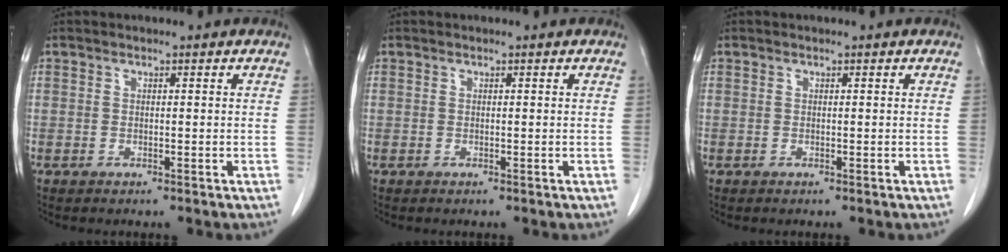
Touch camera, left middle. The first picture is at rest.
{"total": 0.0}
{"total": 0.0}